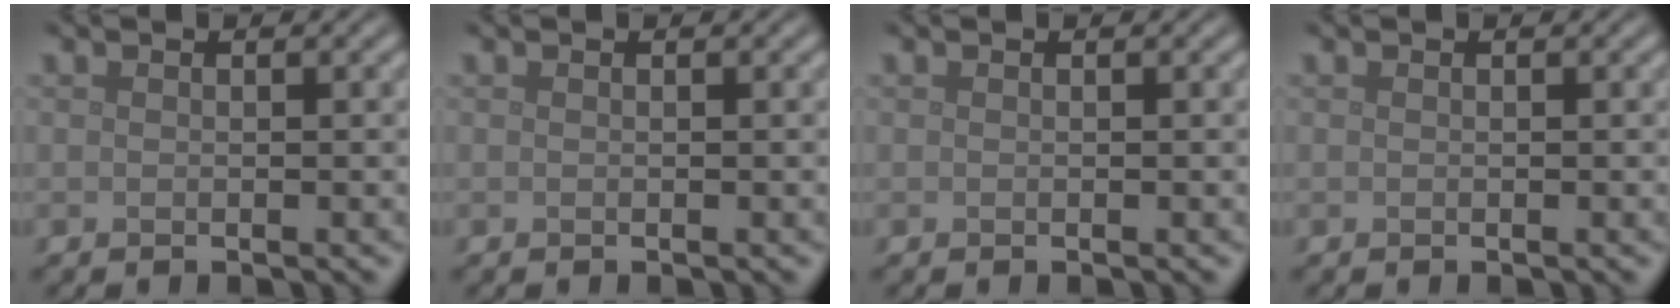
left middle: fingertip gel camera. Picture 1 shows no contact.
{"total": 0.0}
{"total": 0.0}
{"total": 0.0}